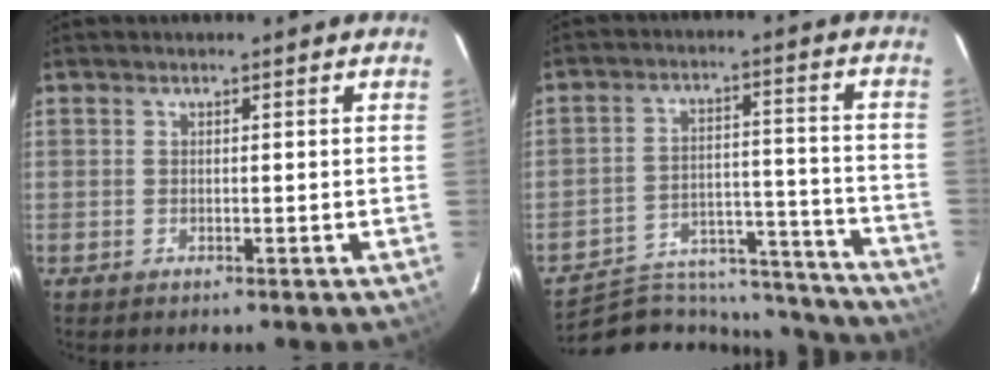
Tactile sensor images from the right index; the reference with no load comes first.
{"total": 19.1, "force": [-17.8, 5.8, 3.8], "torque": [-0.062, 0.044, -0.243]}